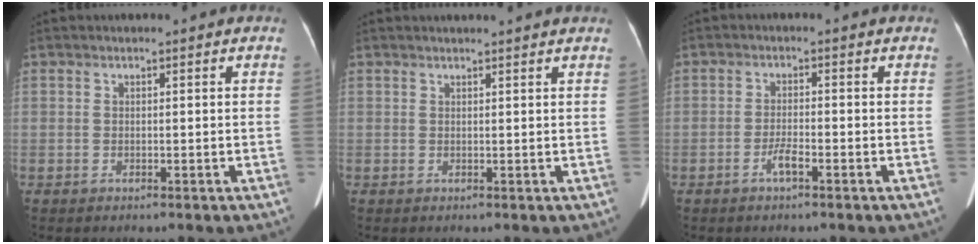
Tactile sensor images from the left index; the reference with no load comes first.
{"total": 4.9, "force": [4.6, -0.3, 1.5], "torque": [-0.017, 0.021, 0.048]}
{"total": 2.2, "force": [-1.3, 0.2, 1.7], "torque": [-0.035, -0.001, -0.027]}